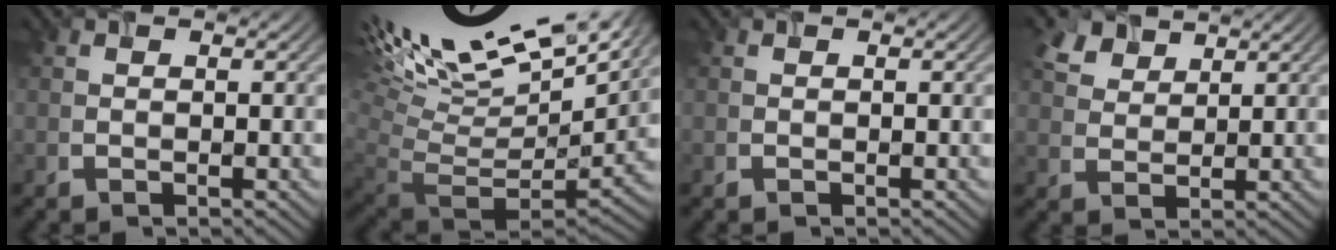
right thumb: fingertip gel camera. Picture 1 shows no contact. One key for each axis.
{"total": 14.1, "fx": 6.0, "fy": 5.8, "fz": 11.3, "tx": -0.207, "ty": 0.037, "tz": 0.138}
{"total": 0.0}
{"total": 4.7, "fx": 2.9, "fy": 2.8, "fz": 2.4, "tx": -0.065, "ty": 0.009, "tz": 0.060}